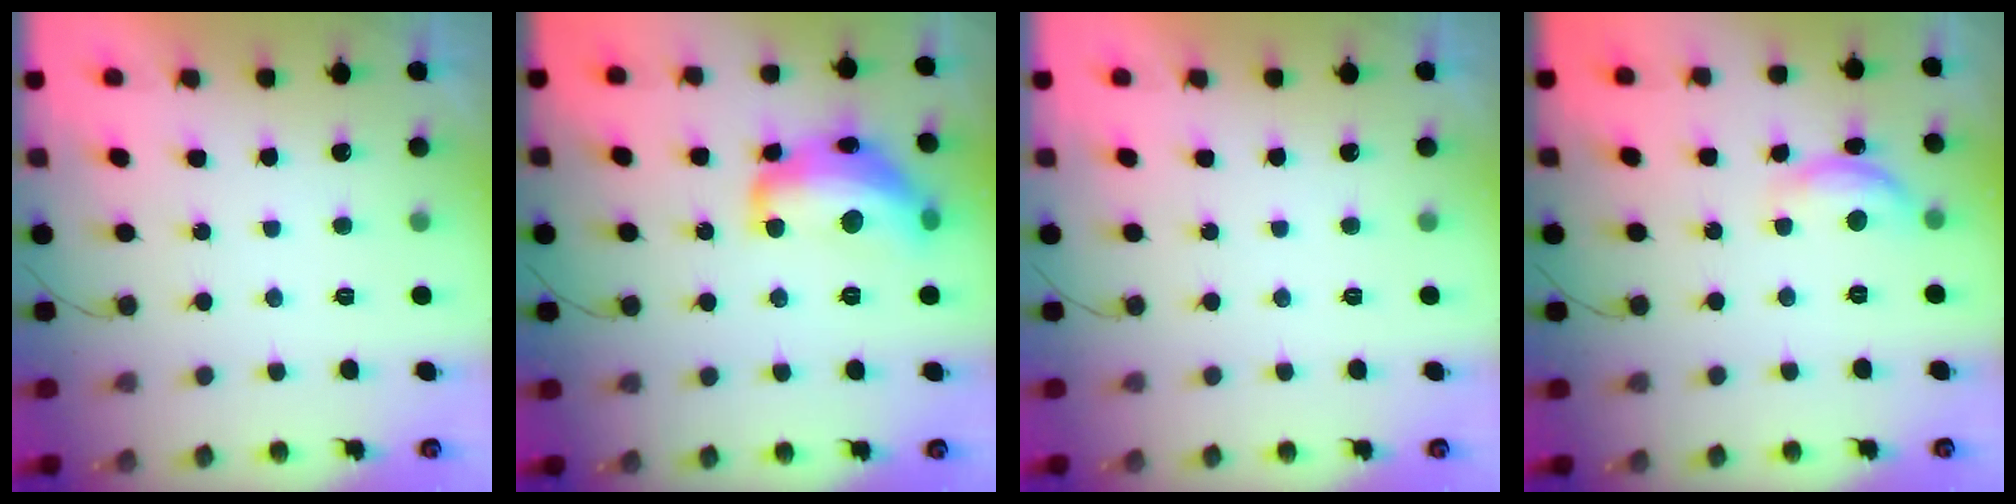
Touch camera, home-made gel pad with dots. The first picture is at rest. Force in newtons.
{"total": 17.9, "press": 17.9, "slide": 1.0}
{"total": 0.0}
{"total": 9.6, "press": 9.6, "slide": 0.5}